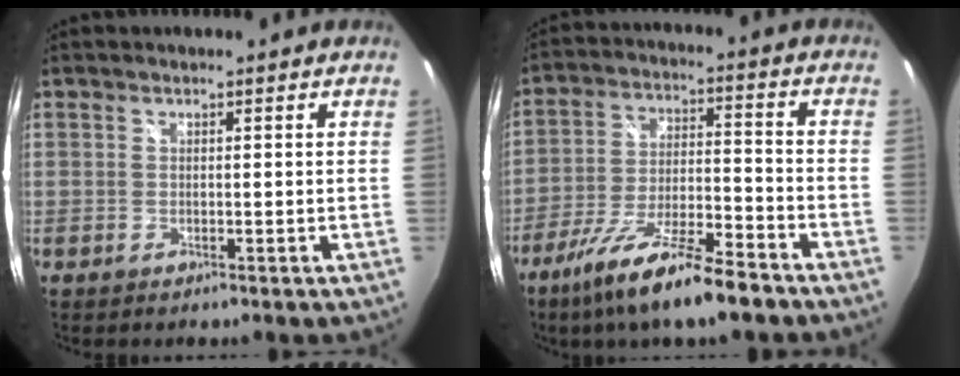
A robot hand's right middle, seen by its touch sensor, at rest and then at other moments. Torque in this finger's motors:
{"motor_torque": [1.13, -1.01, 0.24, 0.11]}